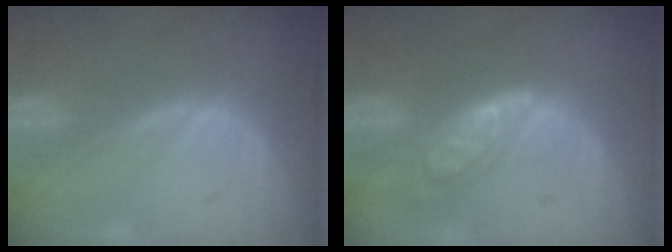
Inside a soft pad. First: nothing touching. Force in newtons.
{"total": 6.5, "press": 5.7, "slide": 3.0}